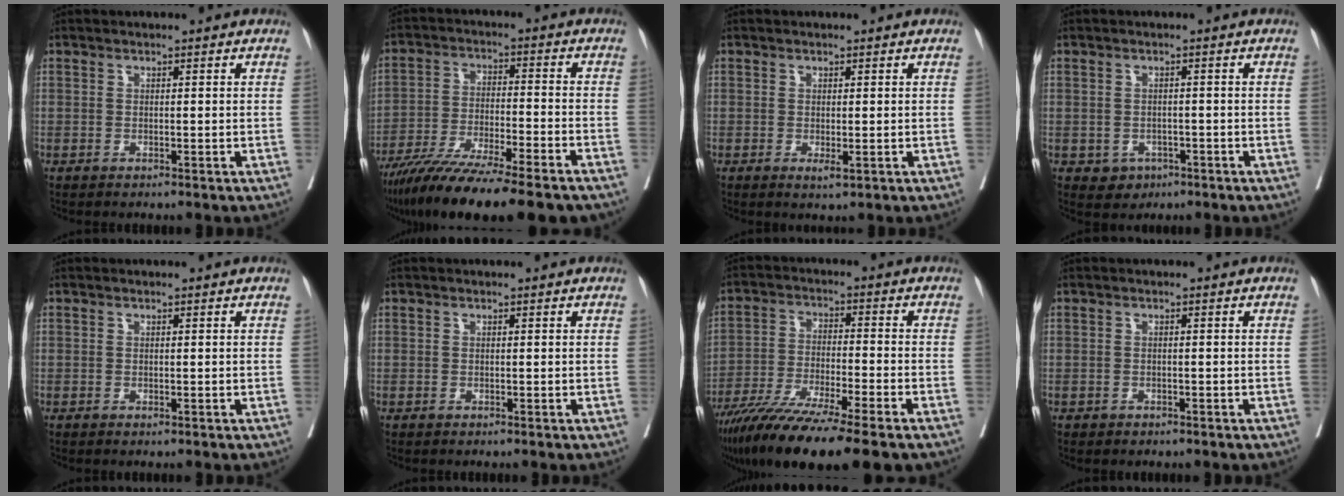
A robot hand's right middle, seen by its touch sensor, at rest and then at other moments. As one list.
[{"total": 19.3, "force": [-15.4, 1.8, 11.6], "torque": [-0.168, -0.031, -0.244]}, {"total": 1.3, "force": [0.3, 0.3, 1.2], "torque": [-0.018, -0.003, 0.009]}, {"total": 2.4, "force": [-0.7, 2.2, 0.7], "torque": [-0.004, 0.009, 0.000]}, {"total": 0.5, "force": [0.5, -0.1, 0.1], "torque": [-0.002, 0.001, 0.011]}, {"total": 0.0}, {"total": 16.2, "force": [-12.0, 0.6, 10.9], "torque": [-0.184, -0.046, -0.200]}, {"total": 0.6, "force": [0.0, 0.6, 0.1], "torque": [-0.006, 0.006, 0.005]}]